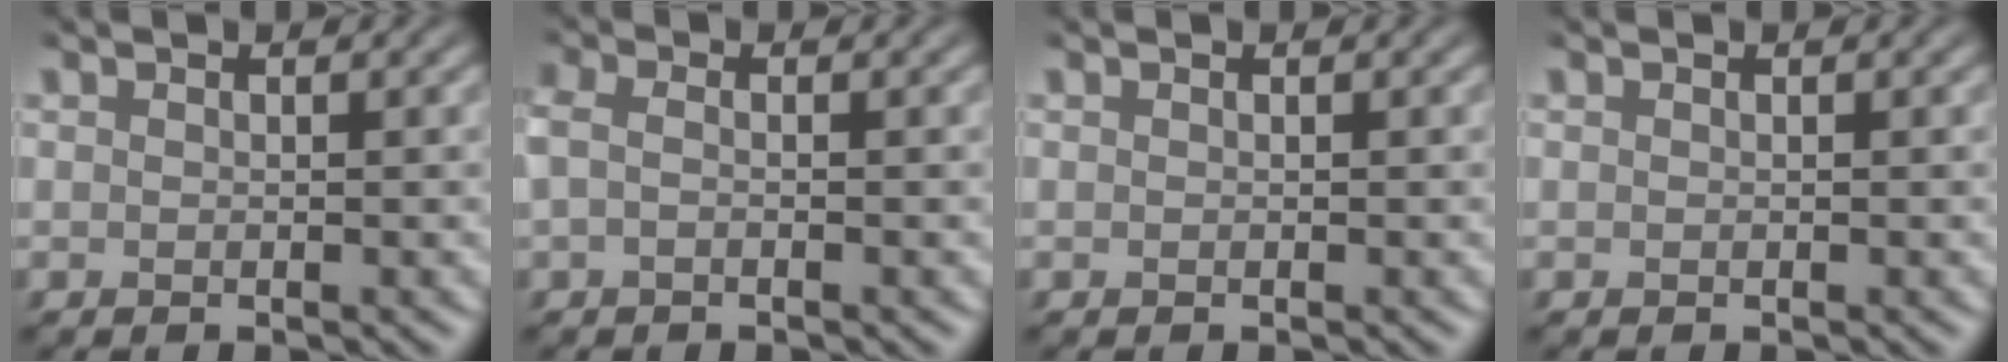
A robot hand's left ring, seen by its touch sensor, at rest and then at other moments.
{"total": 1.2, "force": [-0.3, 0.5, 1.0], "torque": [-0.025, -0.001, -0.012]}
{"total": 0.0}
{"total": 0.0}